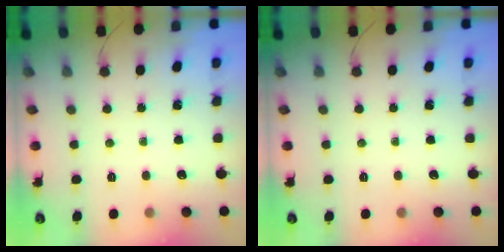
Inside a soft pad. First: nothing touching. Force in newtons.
{"total": 0.0}